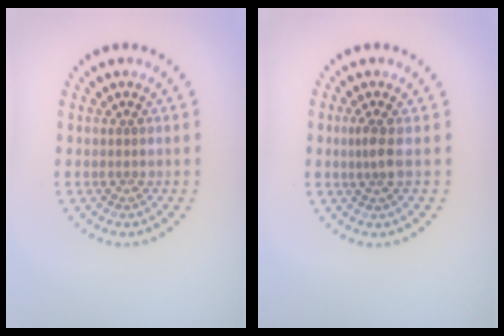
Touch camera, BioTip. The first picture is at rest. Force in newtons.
{"total": 1.5, "press": 1.2, "slide": 1.0}